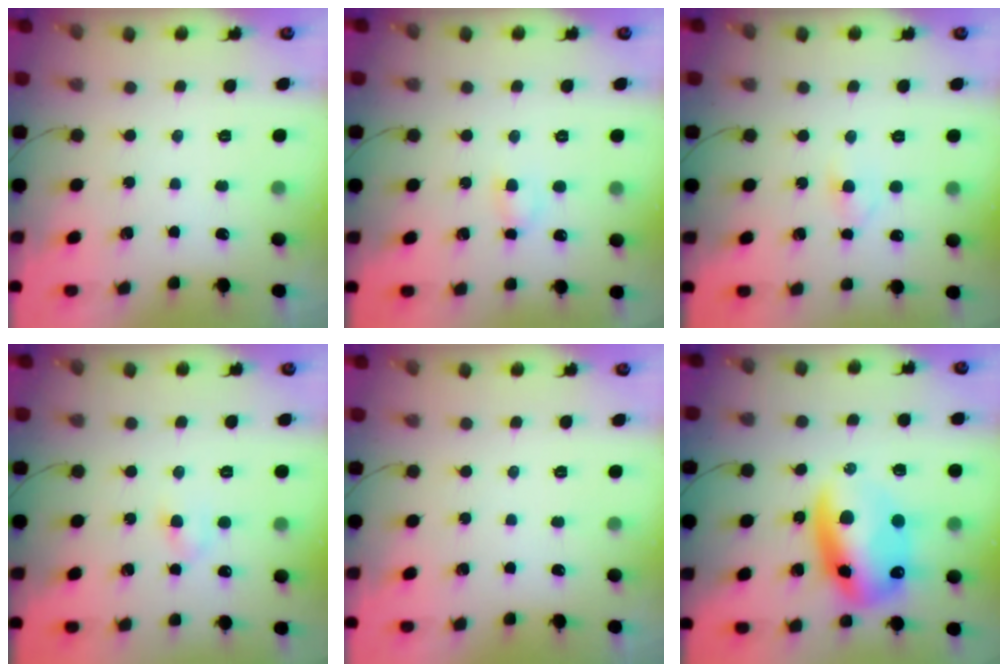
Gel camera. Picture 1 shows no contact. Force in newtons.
{"total": 3.5, "press": 3.3, "slide": 1.2}
{"total": 2.8, "press": 2.6, "slide": 1.1}
{"total": 2.9, "press": 2.8, "slide": 1.0}
{"total": 0.0}
{"total": 16.4, "press": 16.1, "slide": 3.5}